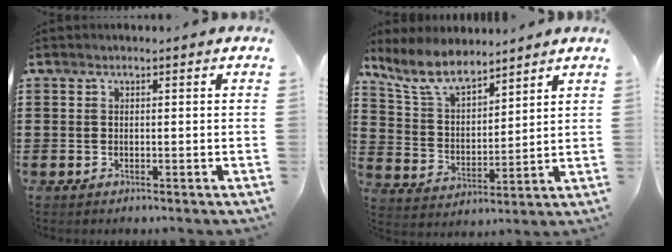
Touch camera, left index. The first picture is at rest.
{"total": 8.1, "force": [7.1, 2.3, 3.3], "torque": [-0.093, -0.020, 0.130]}